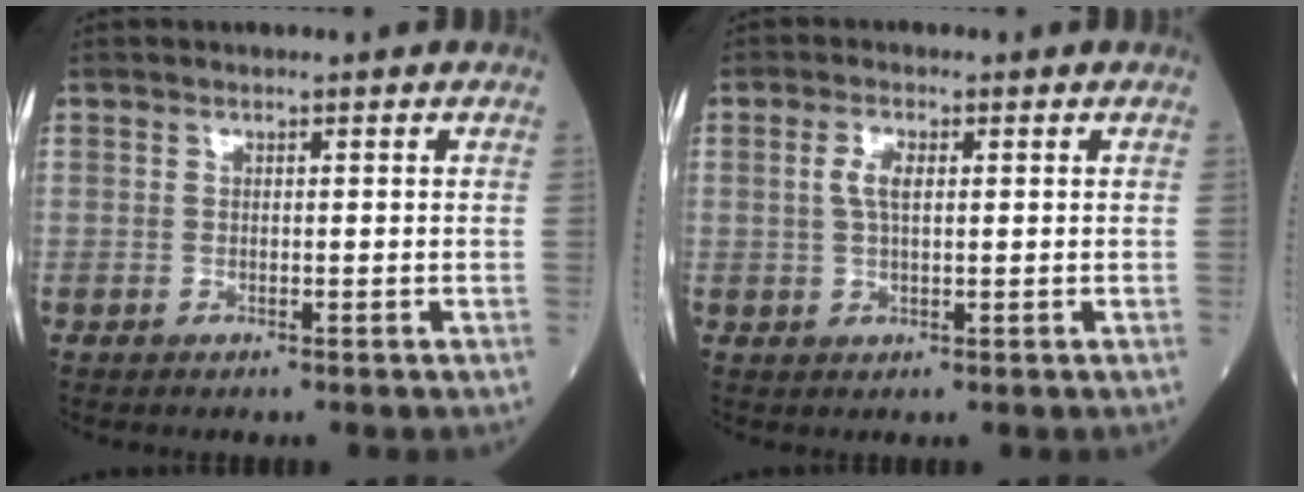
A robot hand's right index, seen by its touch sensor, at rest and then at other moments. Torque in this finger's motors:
{"motor_torque": [0.16, -0.19, 0.05, 0.04]}